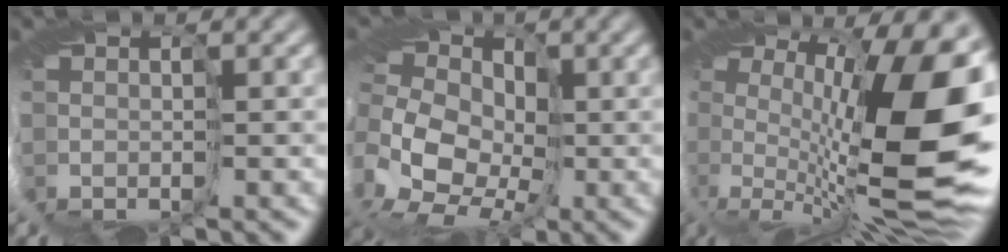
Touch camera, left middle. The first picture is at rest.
{"total": 9.7, "force": [-1.0, 7.3, 6.2], "torque": [-0.103, -0.003, -0.030]}
{"total": 13.2, "force": [0.3, 2.7, 12.9], "torque": [-0.175, 0.011, 0.013]}